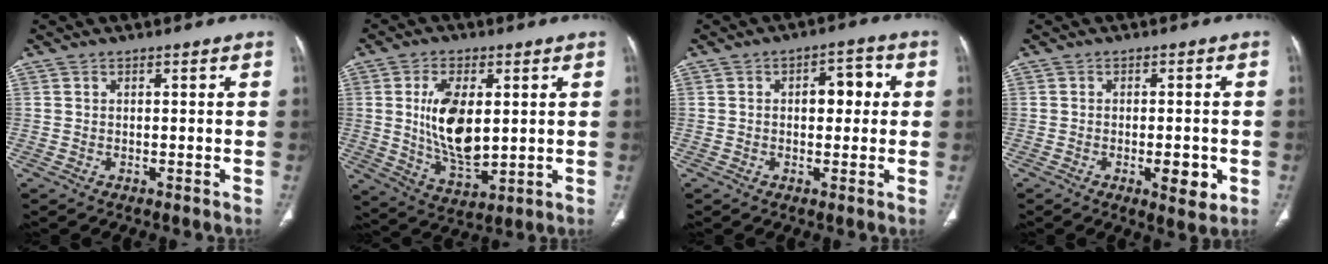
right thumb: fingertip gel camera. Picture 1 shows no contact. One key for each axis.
{"total": 13.2, "fx": 1.9, "fy": 6.9, "fz": 11.2, "tx": -0.193, "ty": -0.019, "tz": 0.044}
{"total": 6.1, "fx": 0.7, "fy": 3.6, "fz": 4.9, "tx": -0.044, "ty": 0.018, "tz": 0.007}
{"total": 5.5, "fx": -1.6, "fy": 2.2, "fz": 4.8, "tx": -0.058, "ty": -0.005, "tz": -0.018}